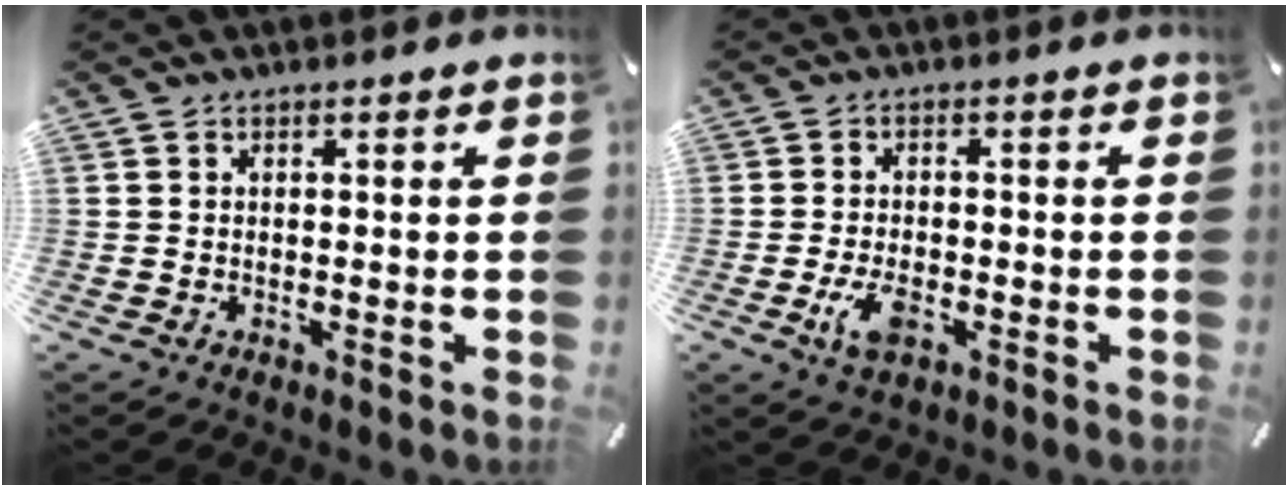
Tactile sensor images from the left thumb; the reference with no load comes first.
{"total": 5.4, "force": [-2.0, 2.9, 4.1], "torque": [-0.092, 0.002, -0.038]}